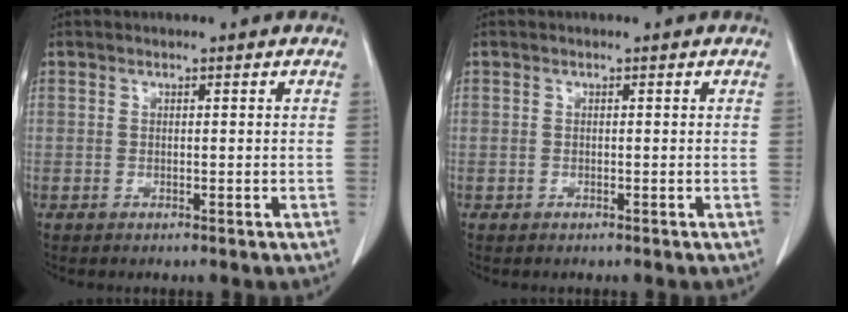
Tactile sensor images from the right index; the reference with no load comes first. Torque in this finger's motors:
{"motor_torque": [-0.37, 0.09, -0.59, -0.21]}